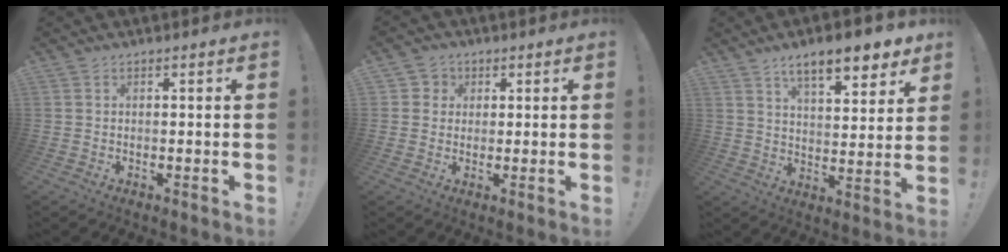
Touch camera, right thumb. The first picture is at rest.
{"total": 3.9, "force": [0.8, 3.7, 0.7], "torque": [-0.013, 0.002, 0.014]}
{"total": 11.7, "force": [8.0, 3.4, 7.8], "torque": [-0.120, -0.046, 0.134]}